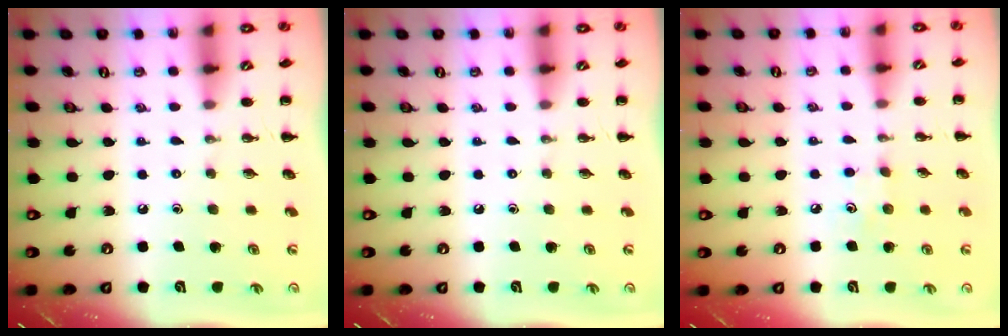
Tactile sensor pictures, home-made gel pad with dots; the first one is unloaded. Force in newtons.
{"total": 0.0}
{"total": 4.9, "press": 4.7, "slide": 1.3}